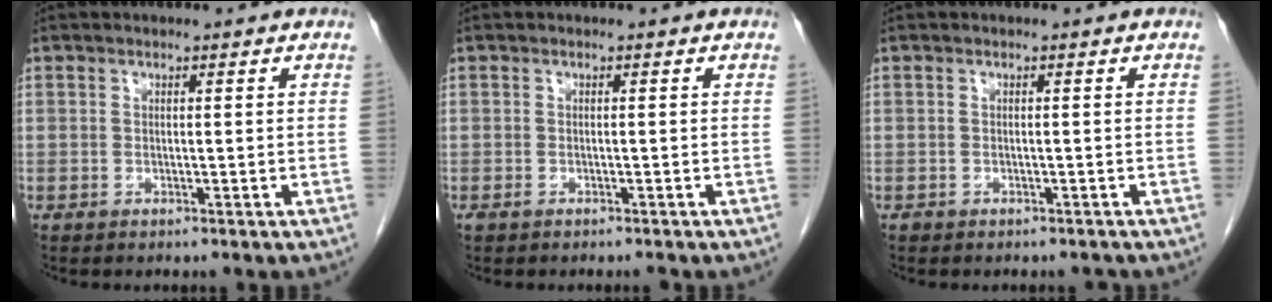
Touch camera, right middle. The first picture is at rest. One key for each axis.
{"total": 0.8, "fx": -0.7, "fy": 0.2, "fz": 0.4, "tx": -0.010, "ty": -0.002, "tz": -0.009}
{"total": 1.4, "fx": -1.2, "fy": 0.7, "fz": 0.1, "tx": -0.002, "ty": 0.001, "tz": -0.017}